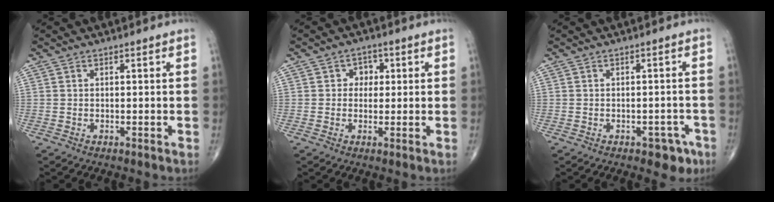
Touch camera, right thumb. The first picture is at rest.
{"total": 3.3, "force": [0.6, 2.9, 1.5], "torque": [0.008, 0.005, 0.001]}
{"total": 4.0, "force": [-2.3, 2.3, 2.2], "torque": [-0.006, 0.016, -0.025]}